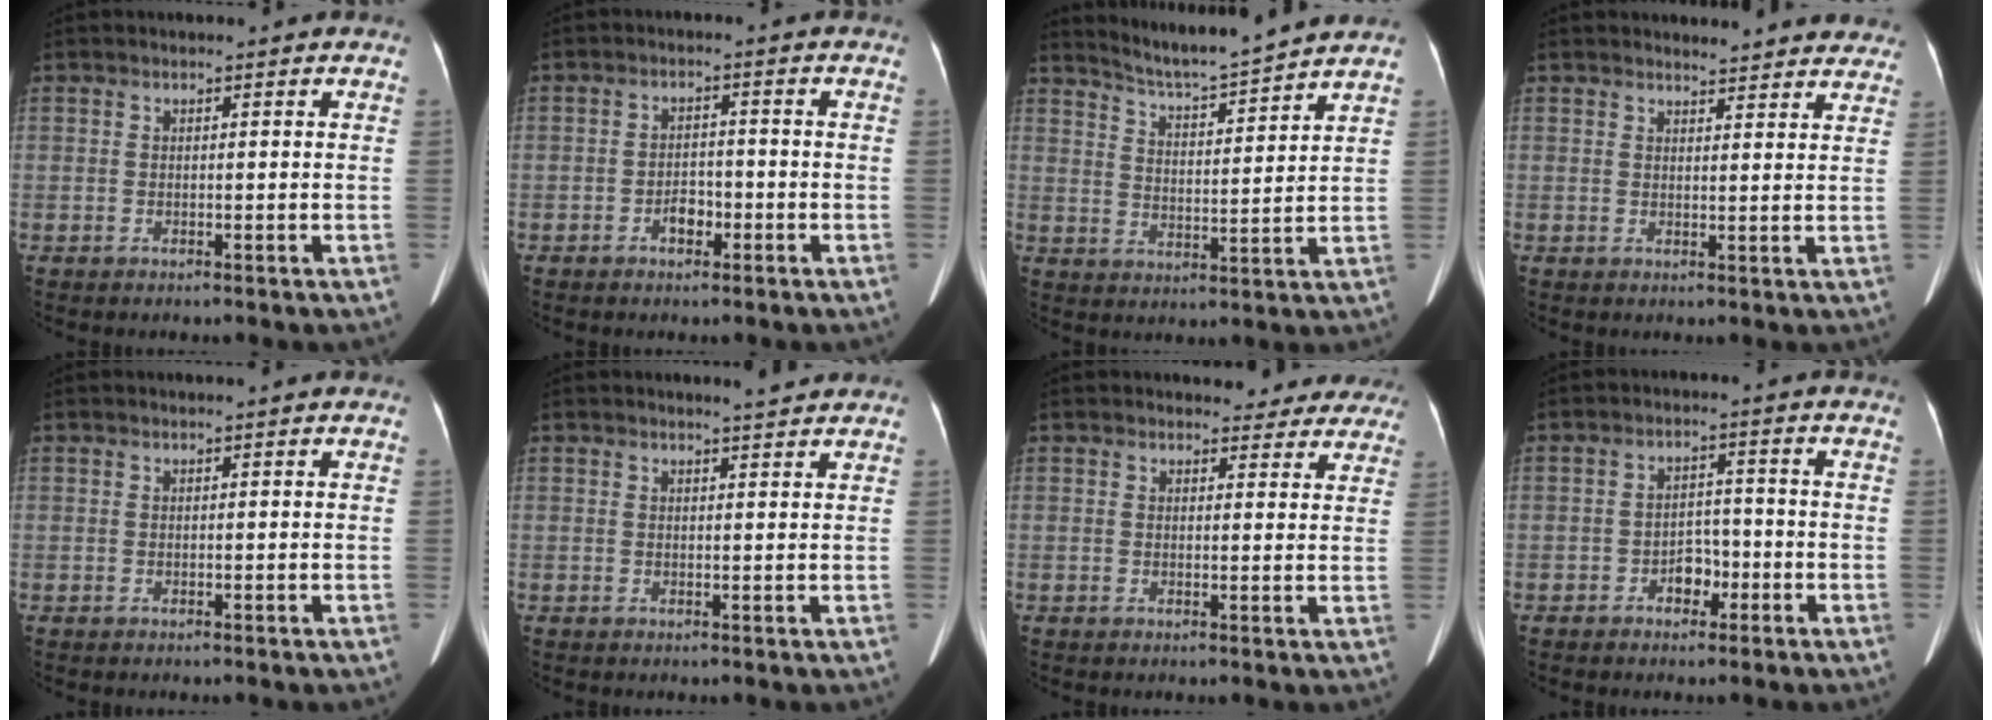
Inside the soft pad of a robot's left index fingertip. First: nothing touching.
{"total": 2.6, "force": [-1.4, 1.5, 1.6], "torque": [-0.026, 0.006, -0.023]}
{"total": 9.6, "force": [9.2, -1.2, 2.4], "torque": [-0.053, -0.002, 0.153]}
{"total": 10.0, "force": [9.6, 2.1, 1.9], "torque": [0.002, -0.004, 0.090]}
{"total": 0.0}
{"total": 2.0, "force": [1.9, -0.2, 0.6], "torque": [-0.012, -0.005, 0.029]}
{"total": 7.4, "force": [6.9, 2.7, 0.9], "torque": [0.019, -0.005, 0.056]}
{"total": 3.4, "force": [-1.8, 2.2, 1.9], "torque": [-0.028, 0.010, -0.027]}